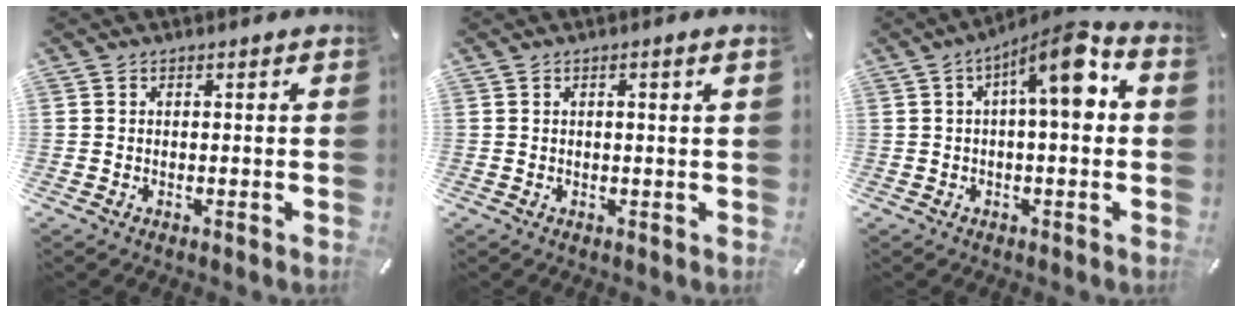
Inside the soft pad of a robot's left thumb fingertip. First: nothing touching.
{"total": 1.5, "force": [0.3, -0.1, 1.5], "torque": [-0.026, -0.004, 0.005]}
{"total": 11.2, "force": [2.3, 3.4, 10.5], "torque": [-0.156, -0.005, 0.029]}